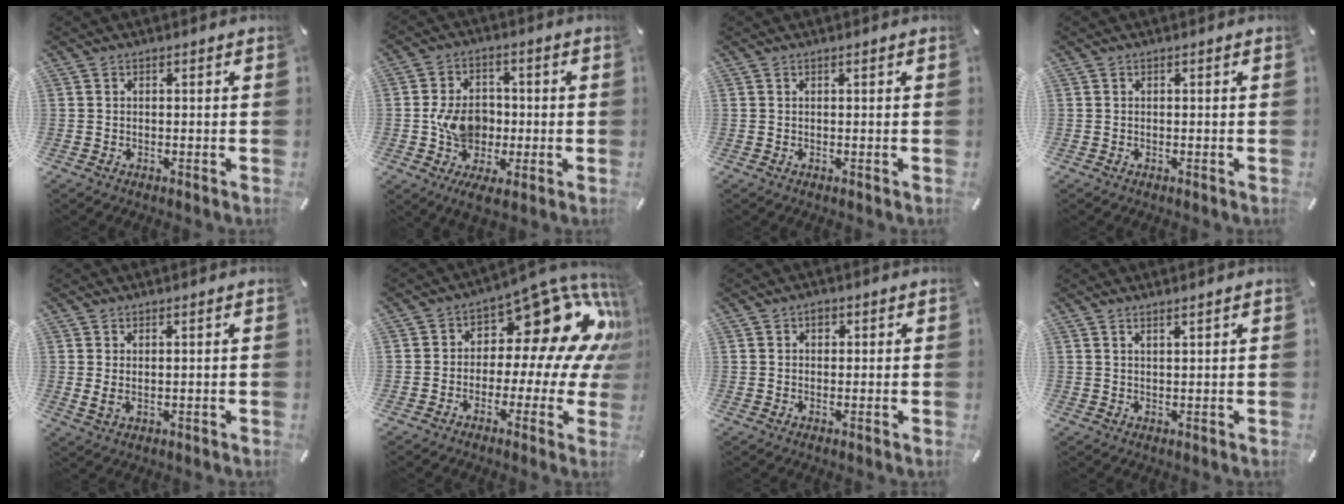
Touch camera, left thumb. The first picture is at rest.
{"total": 8.6, "force": [-1.3, 6.5, 5.6], "torque": [-0.113, 0.013, -0.021]}
{"total": 0.0}
{"total": 0.0}
{"total": 2.3, "force": [1.2, 0.7, 1.8], "torque": [-0.045, -0.004, 0.020]}
{"total": 16.7, "force": [6.1, 9.7, 12.1], "torque": [-0.165, -0.050, 0.098]}
{"total": 1.6, "force": [0.6, 1.4, 0.6], "torque": [-0.006, 0.002, 0.008]}
{"total": 1.6, "force": [1.5, -0.3, 0.5], "torque": [-0.010, -0.006, 0.029]}